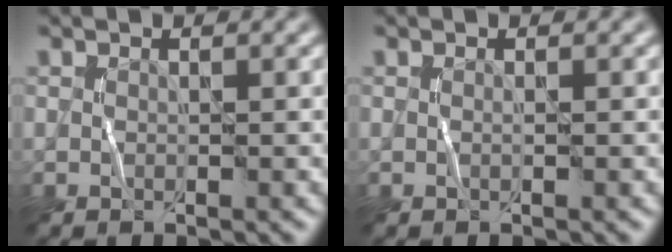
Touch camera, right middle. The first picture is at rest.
{"total": 0.5, "force": [0.2, 0.3, 0.3], "torque": [0.006, -0.004, -0.006]}